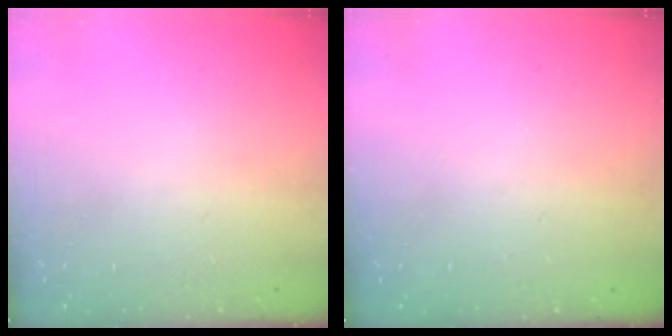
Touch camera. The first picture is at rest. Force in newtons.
{"total": 0.0}